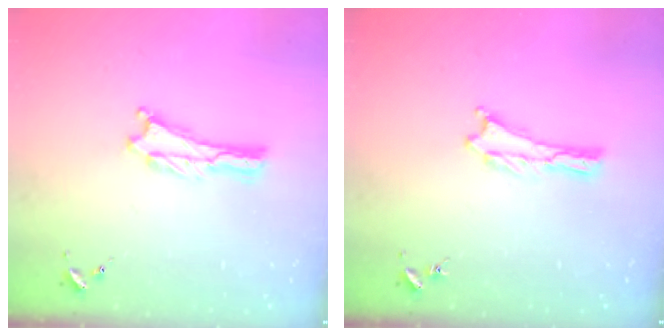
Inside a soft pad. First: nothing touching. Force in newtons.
{"total": 0.0}